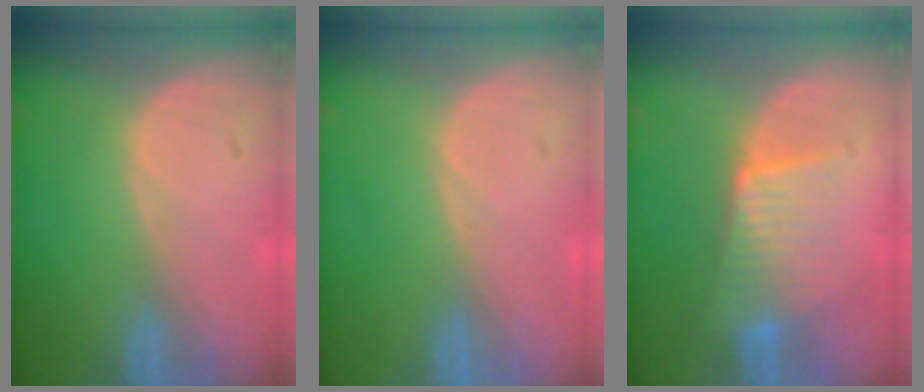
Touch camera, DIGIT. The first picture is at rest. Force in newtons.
{"total": 0.0}
{"total": 6.2, "press": 5.9, "slide": 1.8}